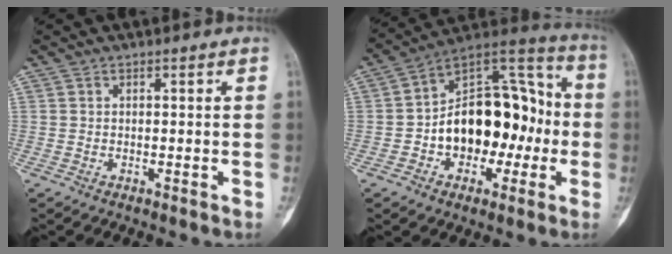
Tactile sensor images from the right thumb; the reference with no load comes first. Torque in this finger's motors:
{"motor_torque": [0.84, 0.86, 0.32, -0.26, 0.09]}